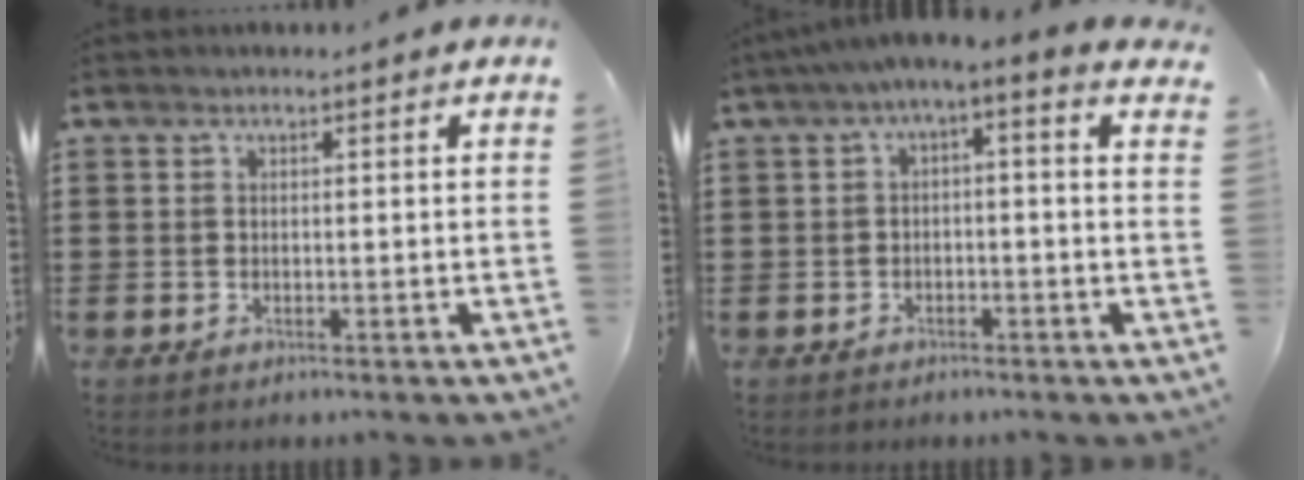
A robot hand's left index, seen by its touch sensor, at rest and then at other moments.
{"total": 2.6, "force": [-2.1, 0.1, 1.5], "torque": [-0.028, -0.003, -0.047]}